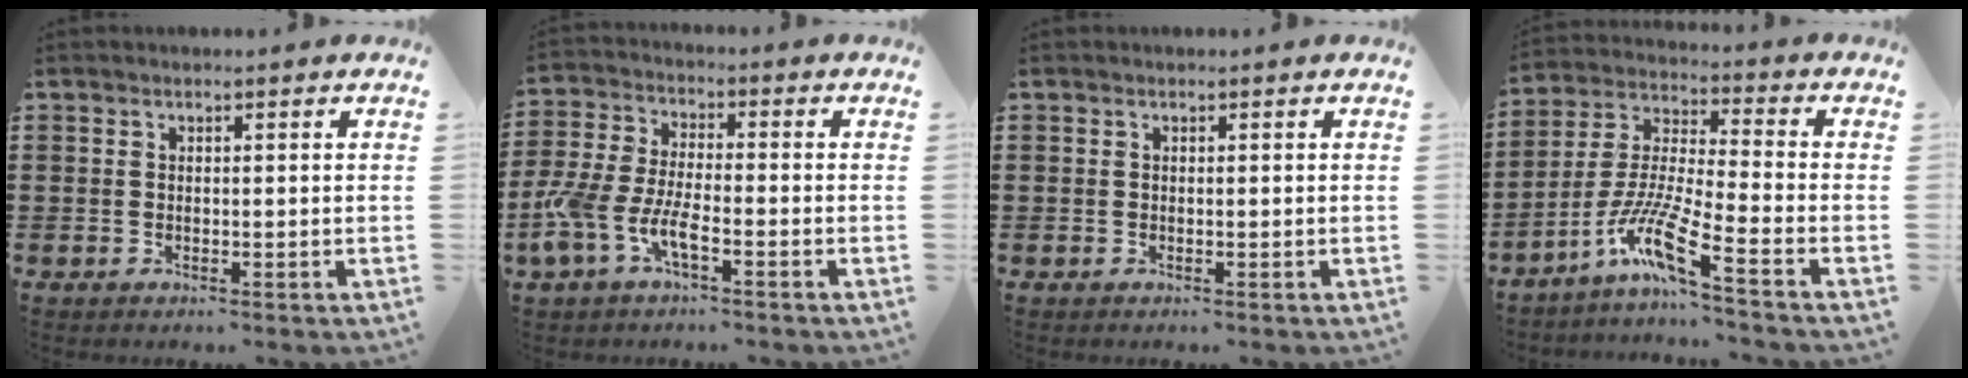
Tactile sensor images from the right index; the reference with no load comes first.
{"total": 6.8, "force": [-3.6, 2.0, 5.4], "torque": [-0.154, -0.019, -0.076]}
{"total": 0.0}
{"total": 9.9, "force": [-6.6, 0.8, 7.4], "torque": [-0.172, -0.016, -0.136]}